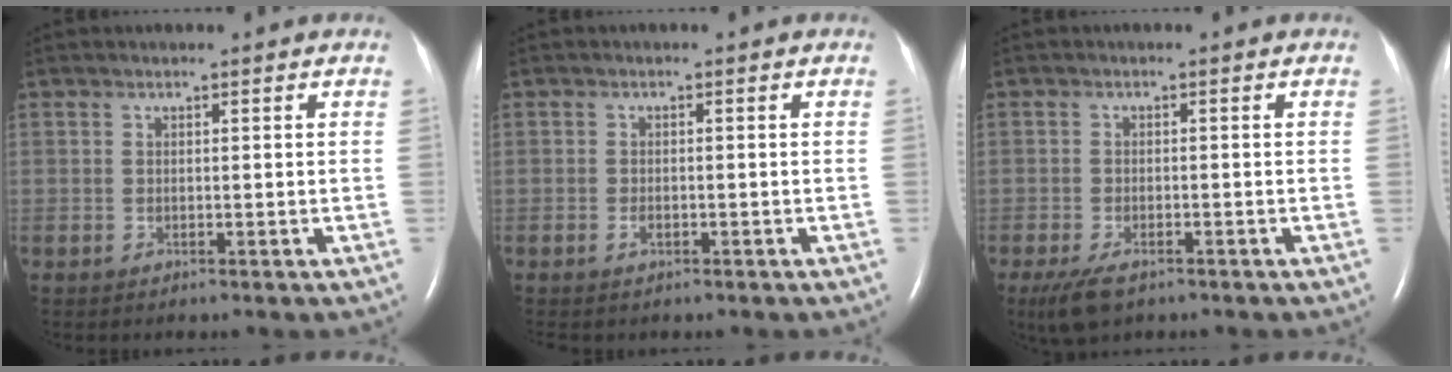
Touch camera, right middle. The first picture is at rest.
{"total": 1.1, "force": [-0.7, 0.5, 0.7], "torque": [-0.018, 0.000, -0.010]}
{"total": 4.6, "force": [-3.1, 1.8, 2.9], "torque": [-0.063, -0.010, -0.051]}